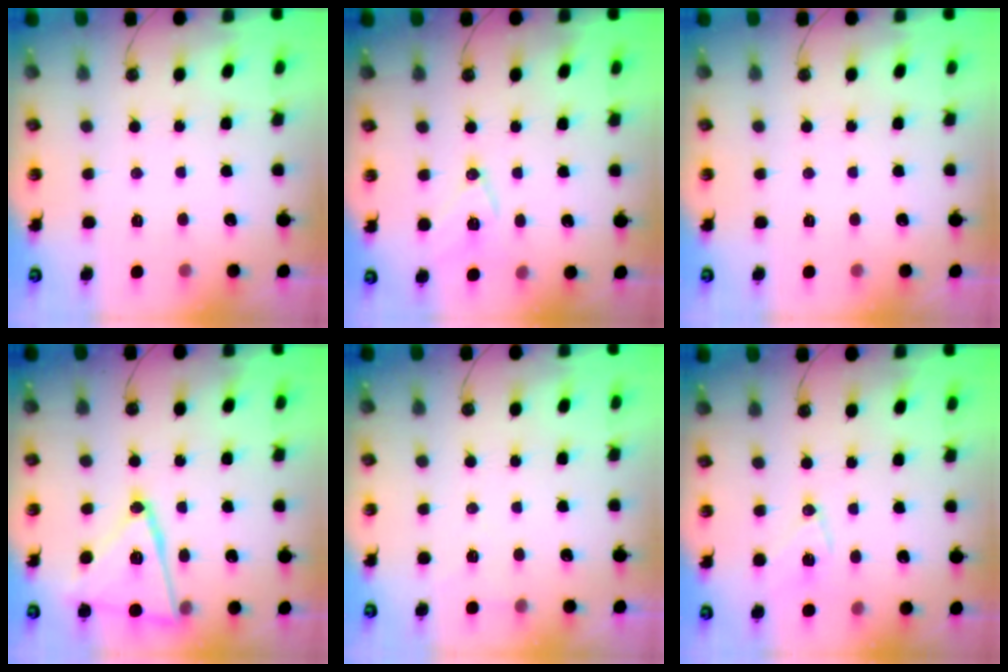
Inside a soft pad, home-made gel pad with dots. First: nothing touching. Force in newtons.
{"total": 10.1, "press": 9.5, "slide": 3.5}
{"total": 0.0}
{"total": 18.3, "press": 18.3, "slide": 0.9}
{"total": 5.4, "press": 3.1, "slide": 4.5}
{"total": 9.5, "press": 9.2, "slide": 2.5}